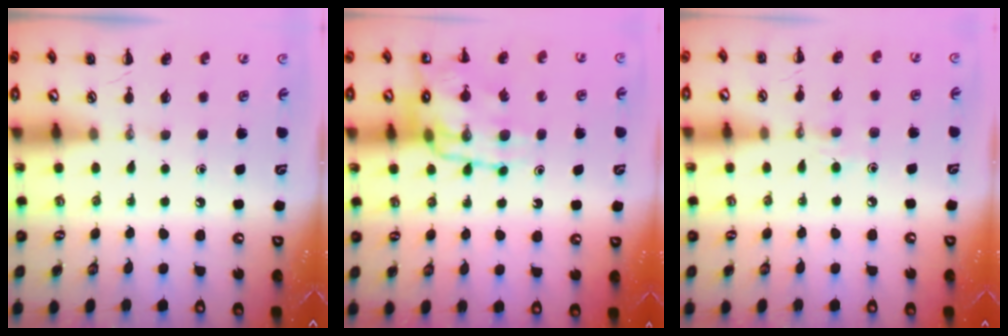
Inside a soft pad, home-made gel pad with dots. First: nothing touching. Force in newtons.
{"total": 13.1, "press": 12.8, "slide": 2.8}
{"total": 4.9, "press": 4.7, "slide": 1.4}